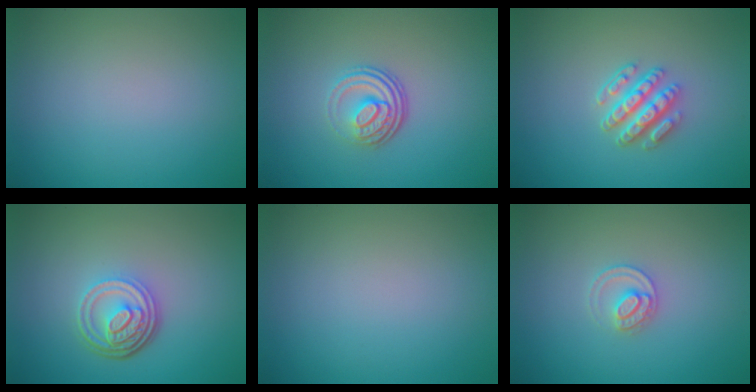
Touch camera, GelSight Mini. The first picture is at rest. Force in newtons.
{"total": 3.6, "press": 2.4, "slide": 2.7}
{"total": 4.0, "press": 3.3, "slide": 2.3}
{"total": 4.9, "press": 3.5, "slide": 3.4}
{"total": 0.0}
{"total": 2.1, "press": 2.1, "slide": 0.2}